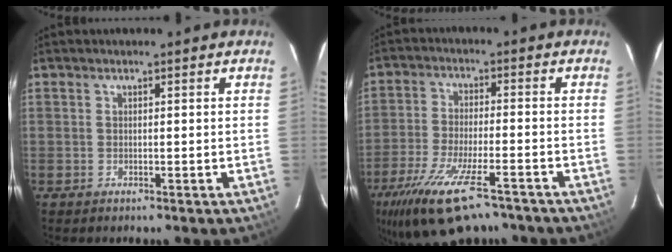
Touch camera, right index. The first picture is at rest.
{"total": 16.8, "force": [-11.5, 5.2, 11.1], "torque": [-0.231, -0.047, -0.195]}